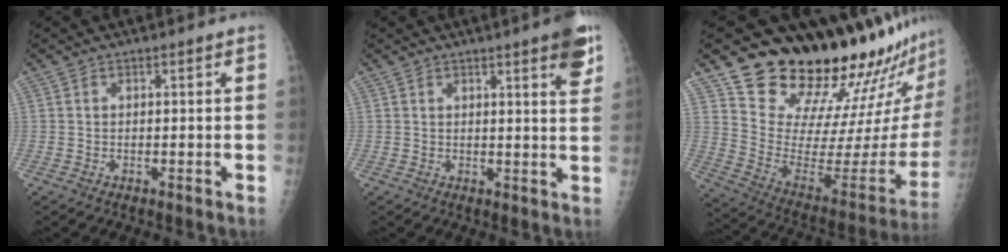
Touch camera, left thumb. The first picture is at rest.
{"total": 6.4, "force": [3.7, 0.8, 5.2], "torque": [-0.057, -0.017, 0.045]}
{"total": 27.8, "force": [24.0, 6.1, 12.6], "torque": [-0.153, -0.200, 0.344]}